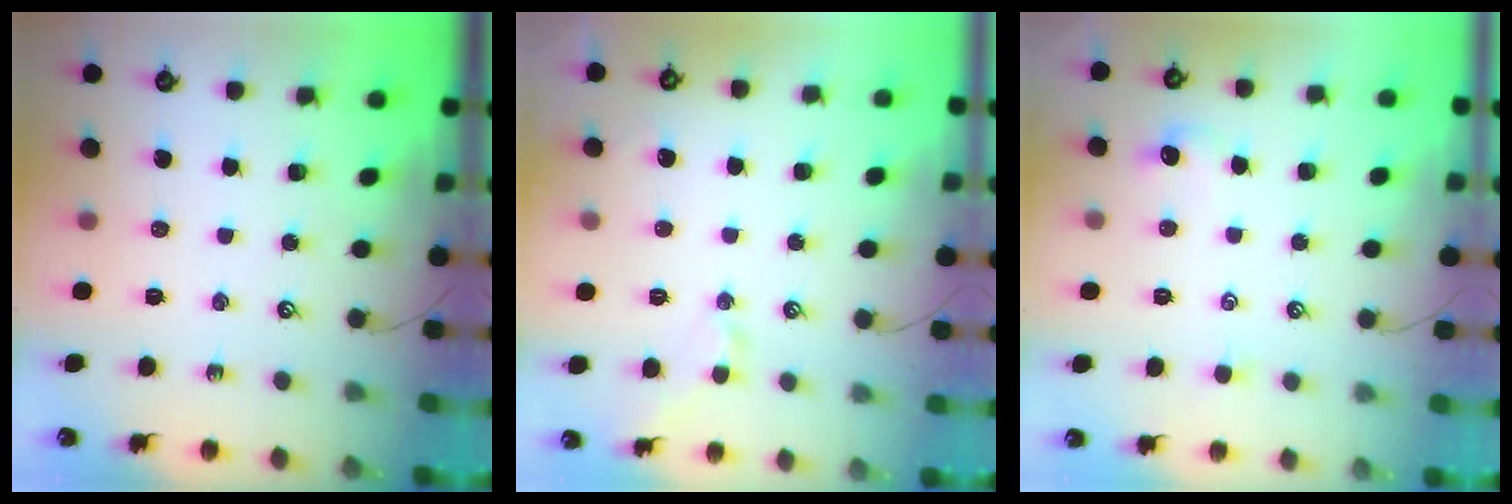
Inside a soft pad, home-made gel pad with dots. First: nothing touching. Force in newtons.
{"total": 0.8, "press": 0.6, "slide": 0.5}
{"total": 1.6, "press": 1.4, "slide": 0.7}